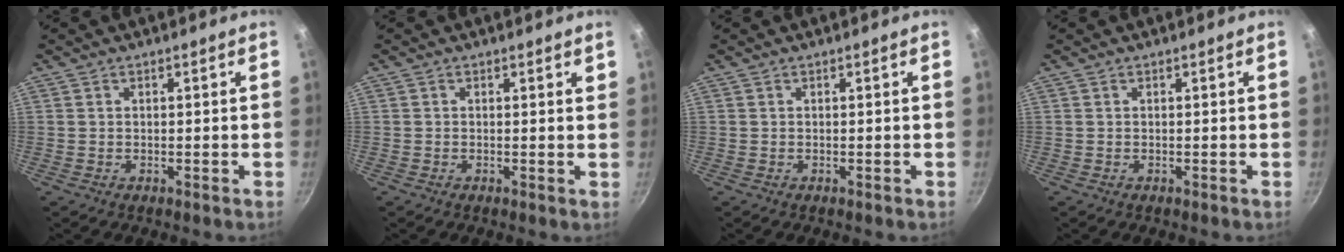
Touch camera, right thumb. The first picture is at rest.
{"total": 0.9, "force": [0.5, 0.4, 0.7], "torque": [-0.008, 0.001, 0.004]}
{"total": 0.0}
{"total": 0.0}